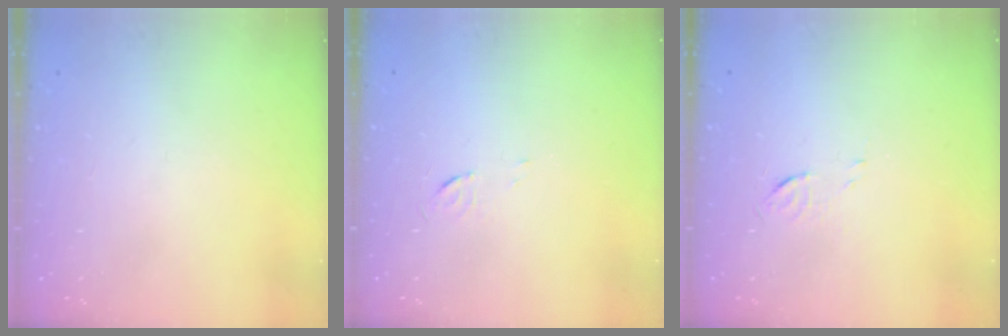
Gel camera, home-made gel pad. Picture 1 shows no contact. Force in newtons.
{"total": 3.4, "press": 3.4, "slide": 0.3}
{"total": 3.3, "press": 3.3, "slide": 0.3}